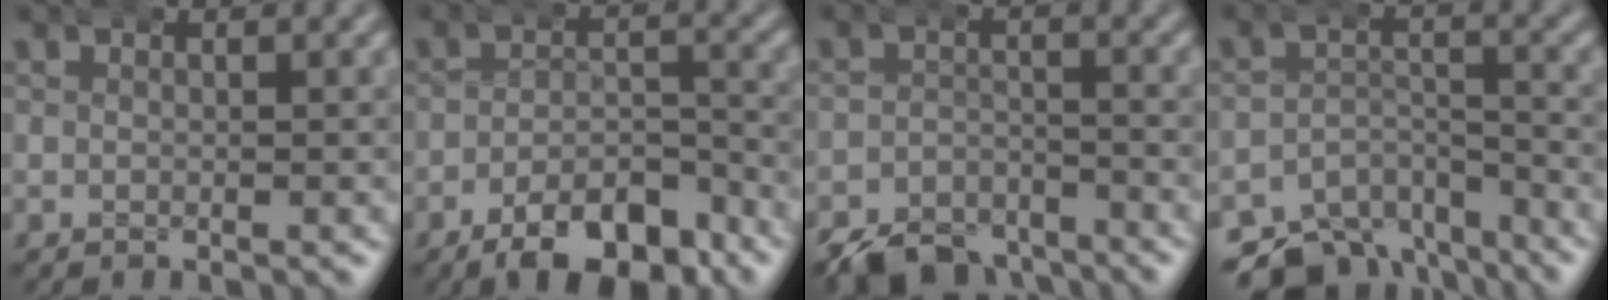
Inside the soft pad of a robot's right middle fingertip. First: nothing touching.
{"total": 7.9, "force": [-6.5, 2.9, 3.5], "torque": [-0.030, -0.009, -0.101]}
{"total": 6.9, "force": [-6.2, 2.8, 1.6], "torque": [-0.004, -0.018, -0.102]}
{"total": 8.7, "force": [-7.1, 4.2, 2.7], "torque": [-0.034, -0.023, -0.114]}